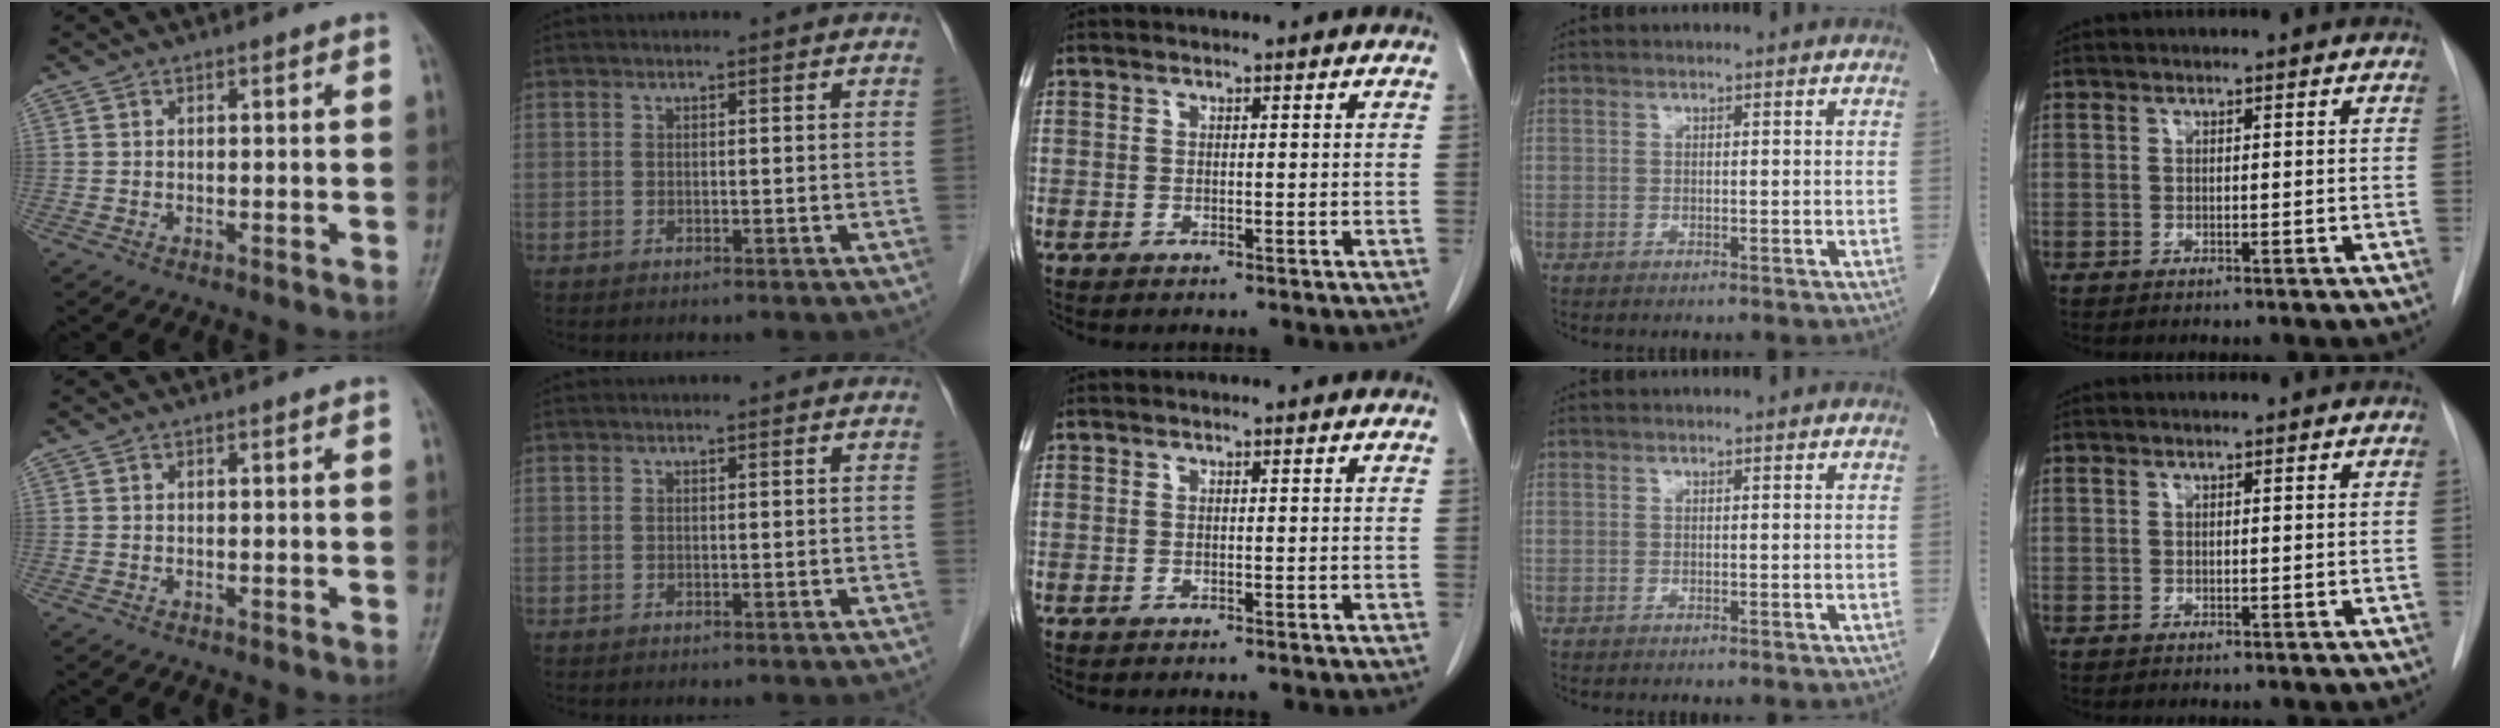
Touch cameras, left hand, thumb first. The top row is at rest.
{}